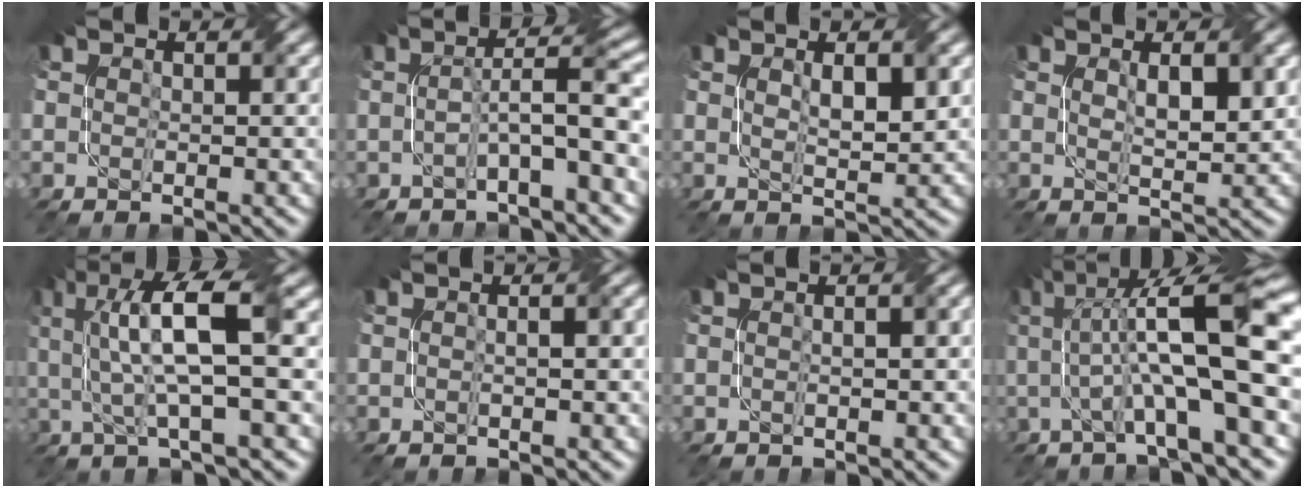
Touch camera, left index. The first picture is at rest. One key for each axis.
{"total": 4.8, "fx": -1.1, "fy": 0.4, "fz": 4.7, "tx": -0.081, "ty": 0.023, "tz": -0.025}
{"total": 2.4, "fx": 0.8, "fy": 0.7, "fz": 2.2, "tx": -0.043, "ty": 0.000, "tz": 0.019}
{"total": 2.5, "fx": 0.8, "fy": 0.7, "fz": 2.2, "tx": -0.042, "ty": 0.000, "tz": 0.020}
{"total": 8.1, "fx": 1.6, "fy": 1.9, "fz": 7.7, "tx": -0.149, "ty": 0.013, "tz": 0.029}
{"total": 2.2, "fx": 0.3, "fy": 1.0, "fz": 1.9, "tx": -0.015, "ty": 0.006, "tz": -0.011}
{"total": 2.4, "fx": 0.5, "fy": 1.0, "fz": 2.1, "tx": -0.016, "ty": 0.008, "tz": -0.007}
{"total": 12.3, "fx": 1.6, "fy": 2.7, "fz": 11.8, "tx": -0.185, "ty": 0.022, "tz": 0.028}